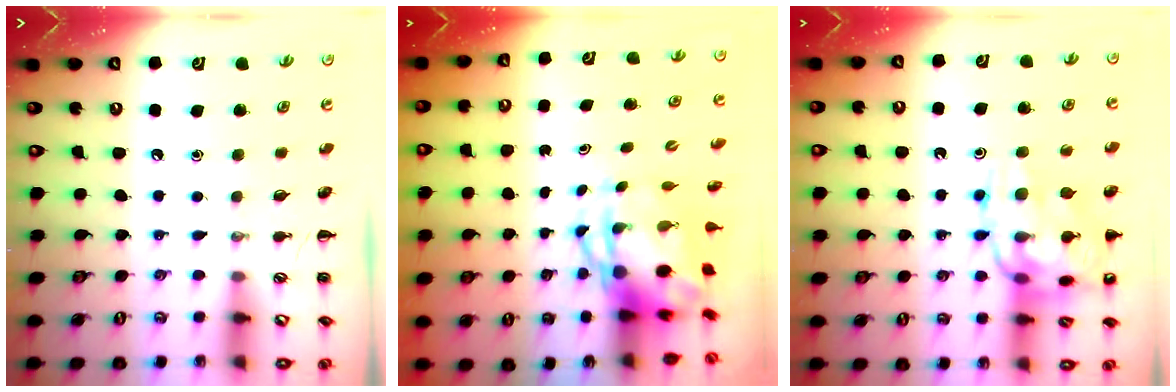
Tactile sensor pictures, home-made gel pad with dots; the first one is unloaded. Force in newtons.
{"total": 4.8, "press": 4.6, "slide": 1.4}
{"total": 16.7, "press": 16.5, "slide": 2.5}